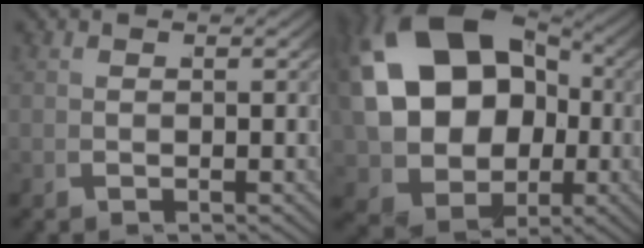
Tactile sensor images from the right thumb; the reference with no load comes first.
{"total": 22.4, "force": [0.5, 17.1, 14.4], "torque": [-0.327, -0.061, 0.030]}